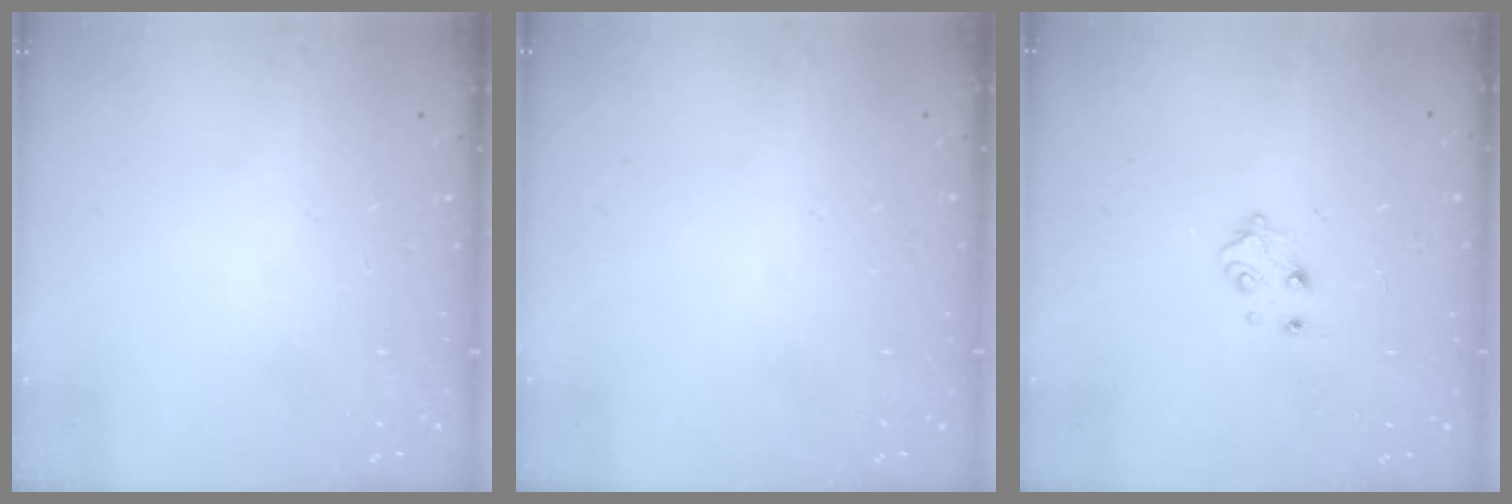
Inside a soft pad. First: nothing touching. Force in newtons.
{"total": 0.0}
{"total": 4.4, "press": 4.4, "slide": 0.5}